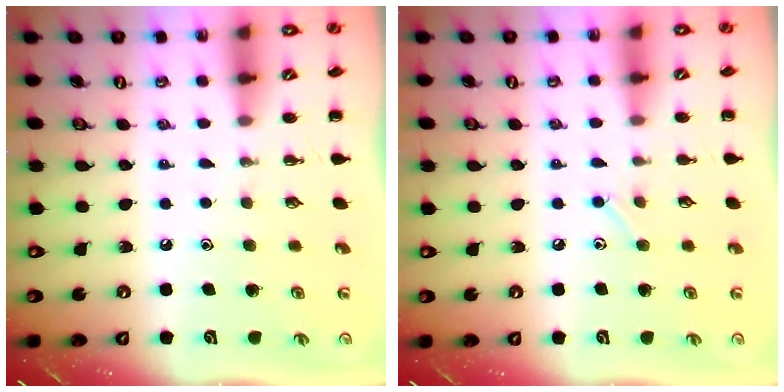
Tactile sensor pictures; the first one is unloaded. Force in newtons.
{"total": 4.9, "press": 4.8, "slide": 1.1}